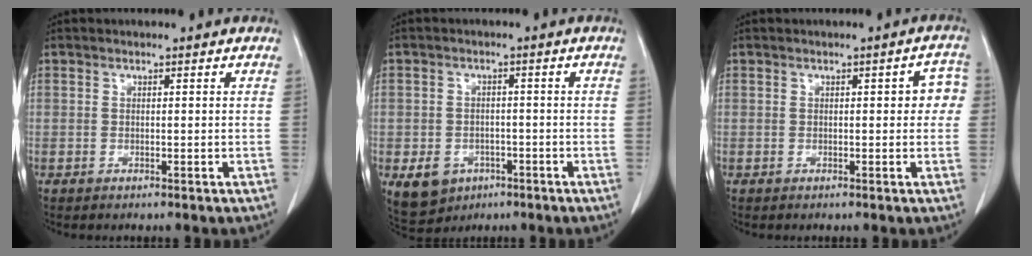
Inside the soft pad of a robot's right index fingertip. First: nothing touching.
{"total": 7.1, "force": [-3.3, 5.9, 2.4], "torque": [-0.043, 0.003, -0.036]}
{"total": 3.5, "force": [0.3, 1.5, 3.1], "torque": [-0.026, 0.018, 0.001]}